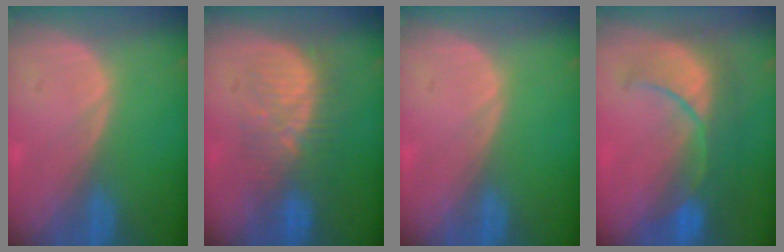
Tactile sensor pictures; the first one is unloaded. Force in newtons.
{"total": 8.5, "press": 8.2, "slide": 2.3}
{"total": 0.0}
{"total": 9.5, "press": 8.9, "slide": 3.3}